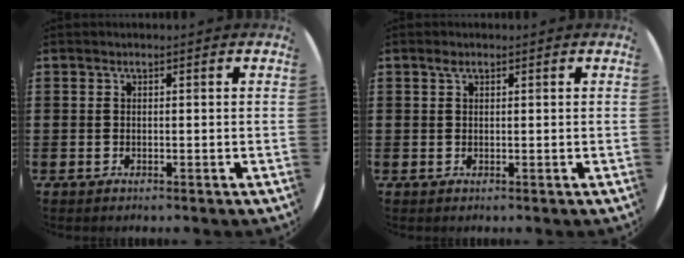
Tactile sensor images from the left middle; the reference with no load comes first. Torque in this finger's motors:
{"motor_torque": [0.21, -0.01, -0.32, -0.10]}